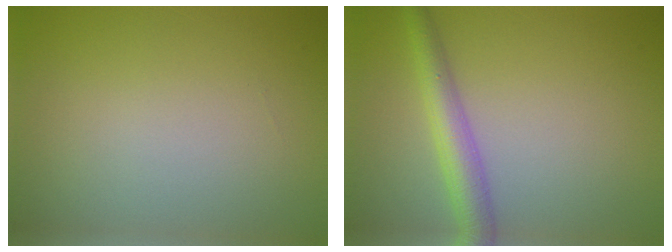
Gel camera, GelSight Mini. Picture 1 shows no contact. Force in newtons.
{"total": 3.8, "press": 3.8, "slide": 0.1}